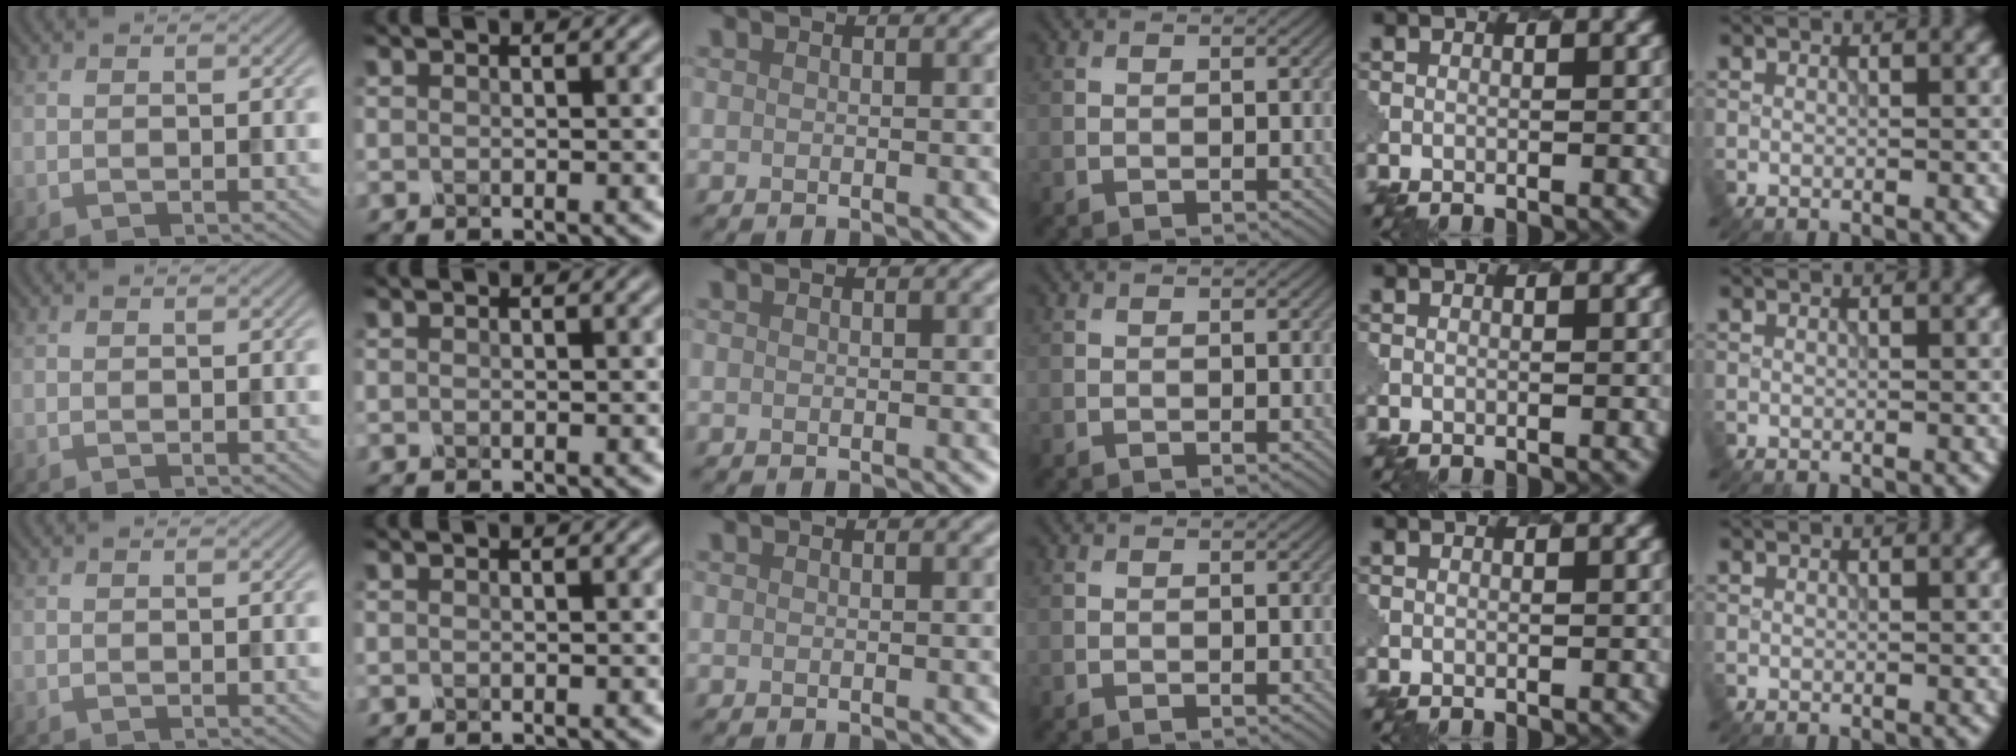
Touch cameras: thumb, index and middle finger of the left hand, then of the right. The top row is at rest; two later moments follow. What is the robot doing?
{"motion": "dispense", "object": "spray bottle"}